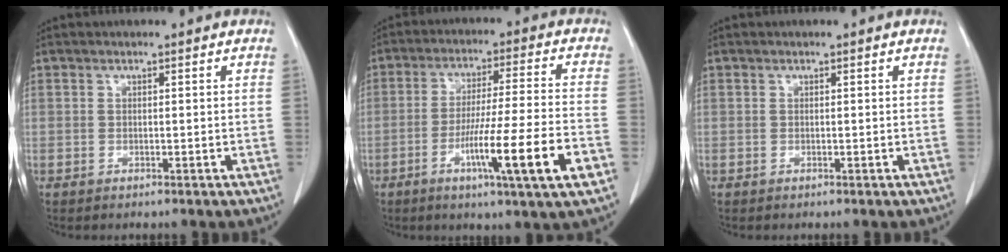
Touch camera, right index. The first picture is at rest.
{"total": 14.0, "force": [-5.5, -0.8, 12.9], "torque": [-0.221, -0.018, -0.092]}
{"total": 0.0}